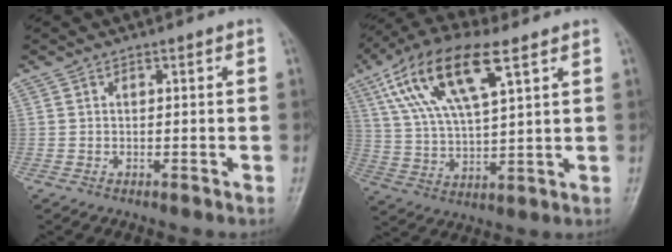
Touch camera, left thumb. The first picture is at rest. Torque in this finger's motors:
{"motor_torque": [1.56, 0.88, 1.40, -1.37, 0.58]}